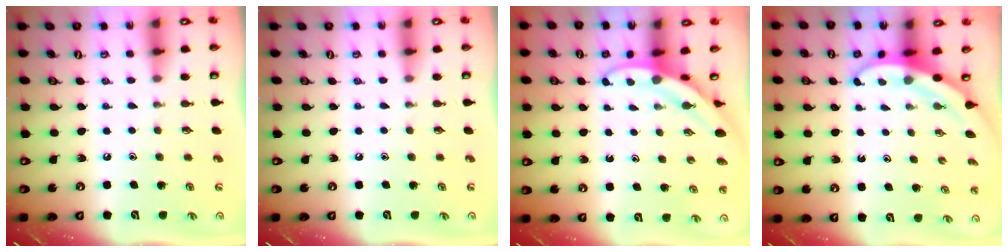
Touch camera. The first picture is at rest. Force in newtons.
{"total": 0.0}
{"total": 3.7, "press": 3.7, "slide": 0.1}
{"total": 3.4, "press": 3.4, "slide": 0.1}